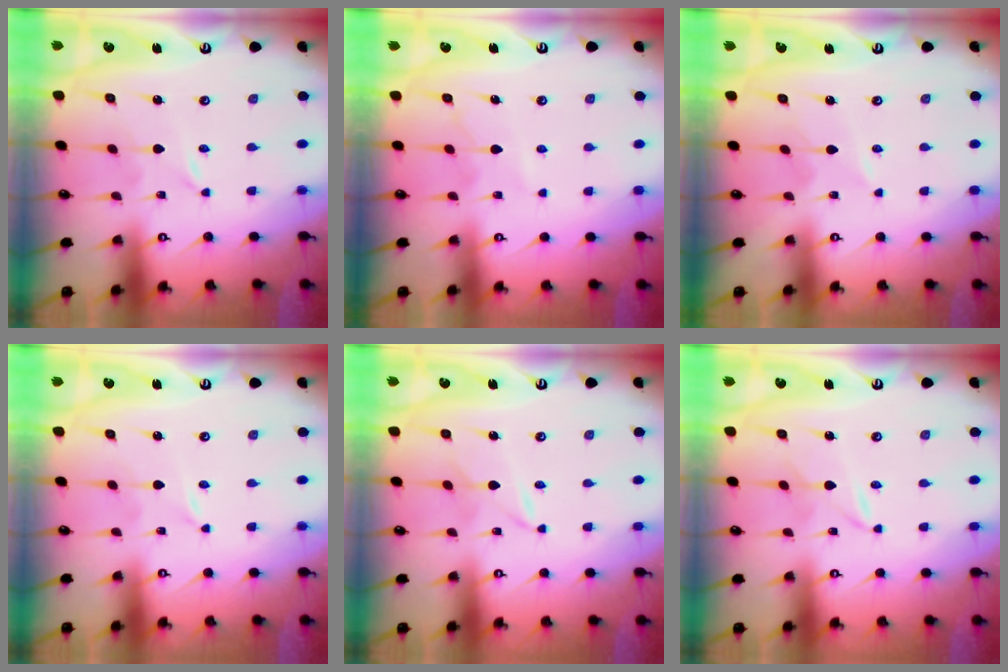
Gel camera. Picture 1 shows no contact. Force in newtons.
{"total": 7.2, "press": 7.1, "slide": 0.7}
{"total": 2.7, "press": 2.7, "slide": 0.4}
{"total": 0.0}
{"total": 2.8, "press": 2.8, "slide": 0.4}
{"total": 1.7, "press": 1.7, "slide": 0.0}